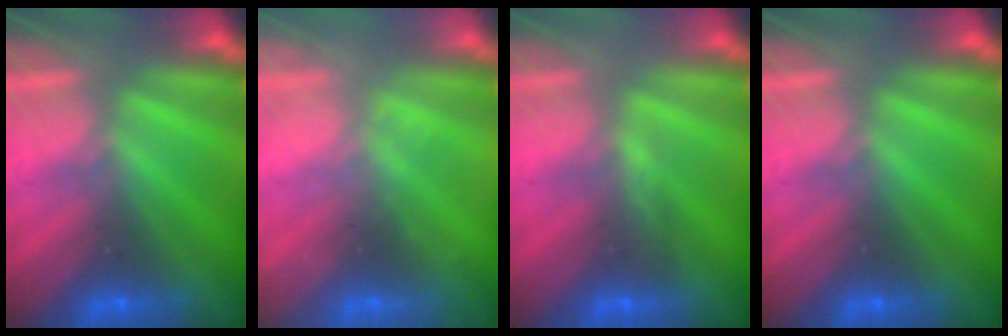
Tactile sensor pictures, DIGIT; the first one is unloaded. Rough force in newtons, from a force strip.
{"total": 2.4}
{"total": 3.5}
{"total": 0.0}